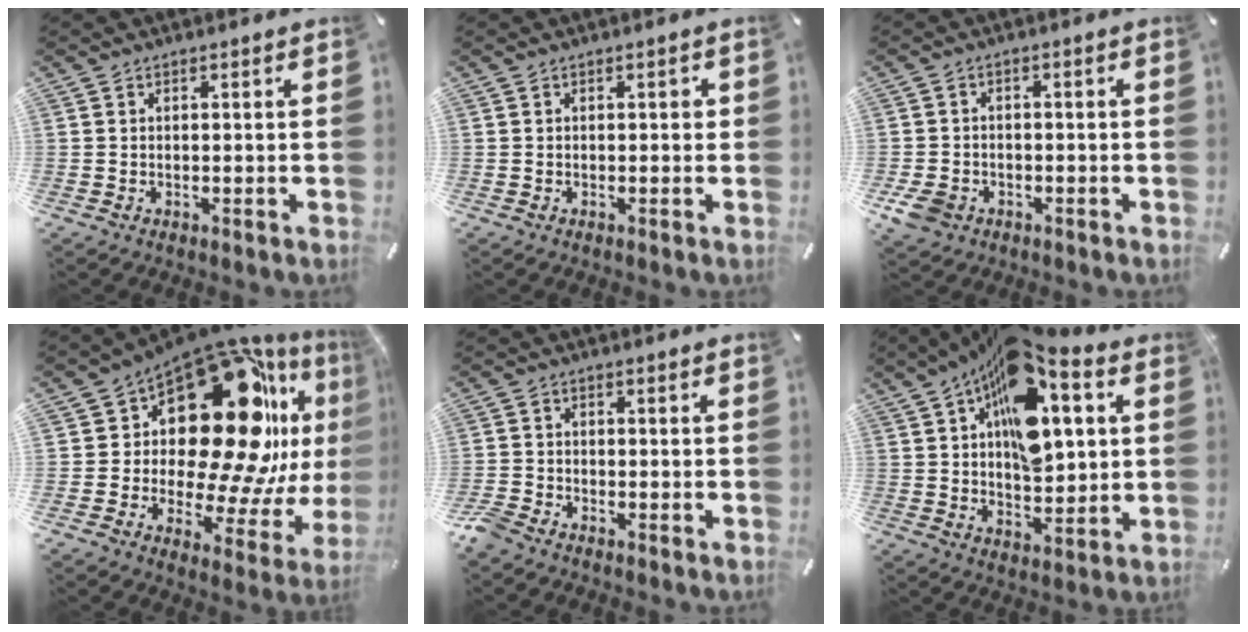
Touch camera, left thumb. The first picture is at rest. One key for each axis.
{"total": 1.1, "fx": 0.1, "fy": 0.7, "fz": 0.8, "tx": -0.007, "ty": 0.003, "tz": -0.003}
{"total": 5.1, "fx": -2.3, "fy": 4.0, "fz": 2.1, "tx": -0.059, "ty": 0.006, "tz": -0.046}
{"total": 27.0, "fx": 10.0, "fy": 14.5, "fz": 20.4, "tx": -0.289, "ty": -0.102, "tz": 0.181}
{"total": 3.0, "fx": -2.5, "fy": 1.3, "fz": 1.0, "tx": -0.036, "ty": 0.006, "tz": -0.054}
{"total": 20.5, "fx": 8.5, "fy": 11.4, "fz": 14.8, "tx": -0.228, "ty": -0.038, "tz": 0.144}